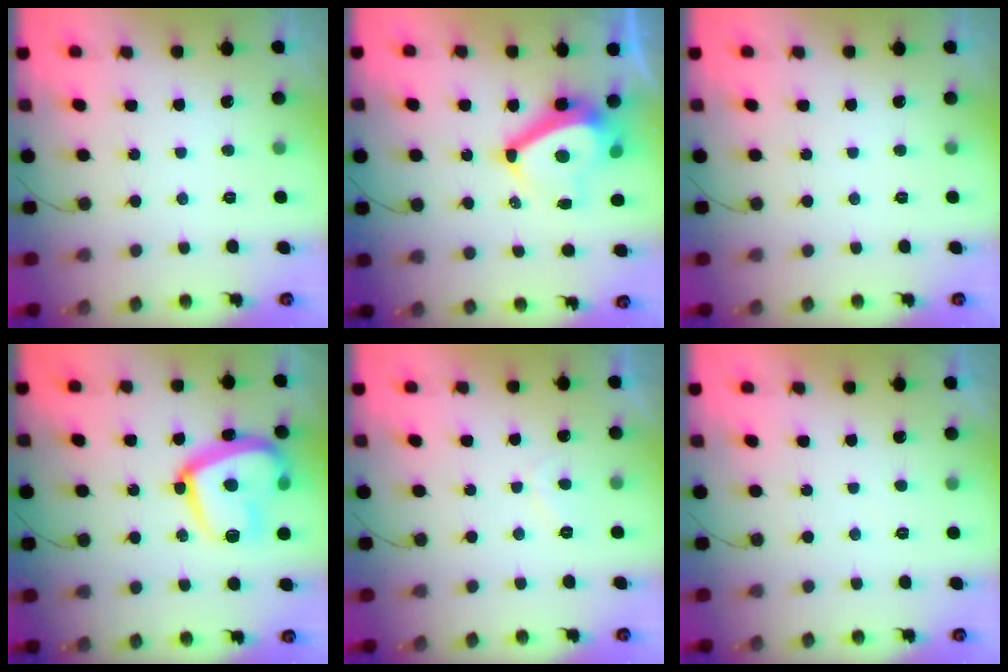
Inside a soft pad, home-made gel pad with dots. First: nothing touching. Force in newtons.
{"total": 11.0, "press": 10.6, "slide": 3.2}
{"total": 0.0}
{"total": 21.7, "press": 21.6, "slide": 1.9}
{"total": 1.1, "press": 0.9, "slide": 0.6}
{"total": 0.8, "press": 0.7, "slide": 0.5}